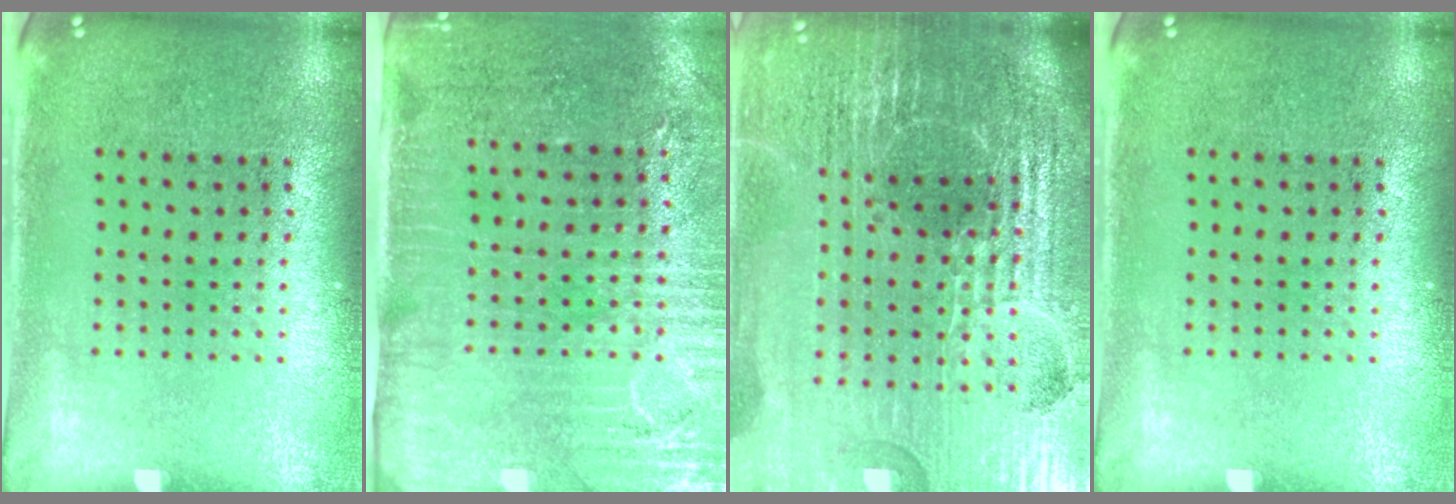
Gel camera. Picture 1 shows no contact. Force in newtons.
{"total": 3.2, "press": 2.8, "slide": 1.6}
{"total": 6.8, "press": 5.9, "slide": 3.3}
{"total": 0.0}